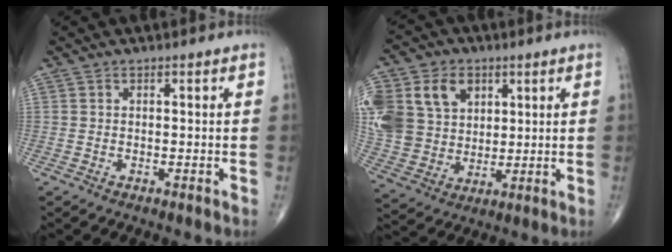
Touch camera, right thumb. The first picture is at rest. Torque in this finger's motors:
{"motor_torque": [0.17, 0.79, 0.66, 0.67, 0.32]}